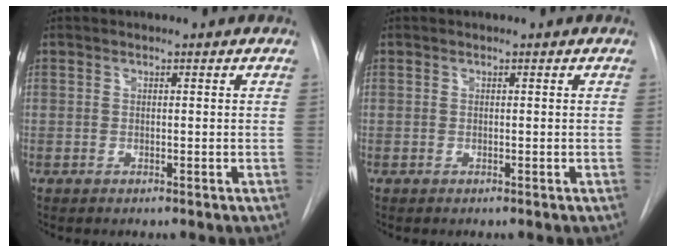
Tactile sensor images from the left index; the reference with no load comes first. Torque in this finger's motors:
{"motor_torque": [-0.02, 0.02, 0.00, 0.00]}